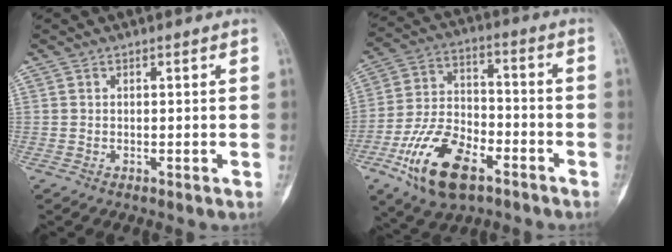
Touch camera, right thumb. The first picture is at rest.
{"total": 16.4, "force": [-8.4, 8.5, 11.3], "torque": [-0.201, 0.041, -0.150]}